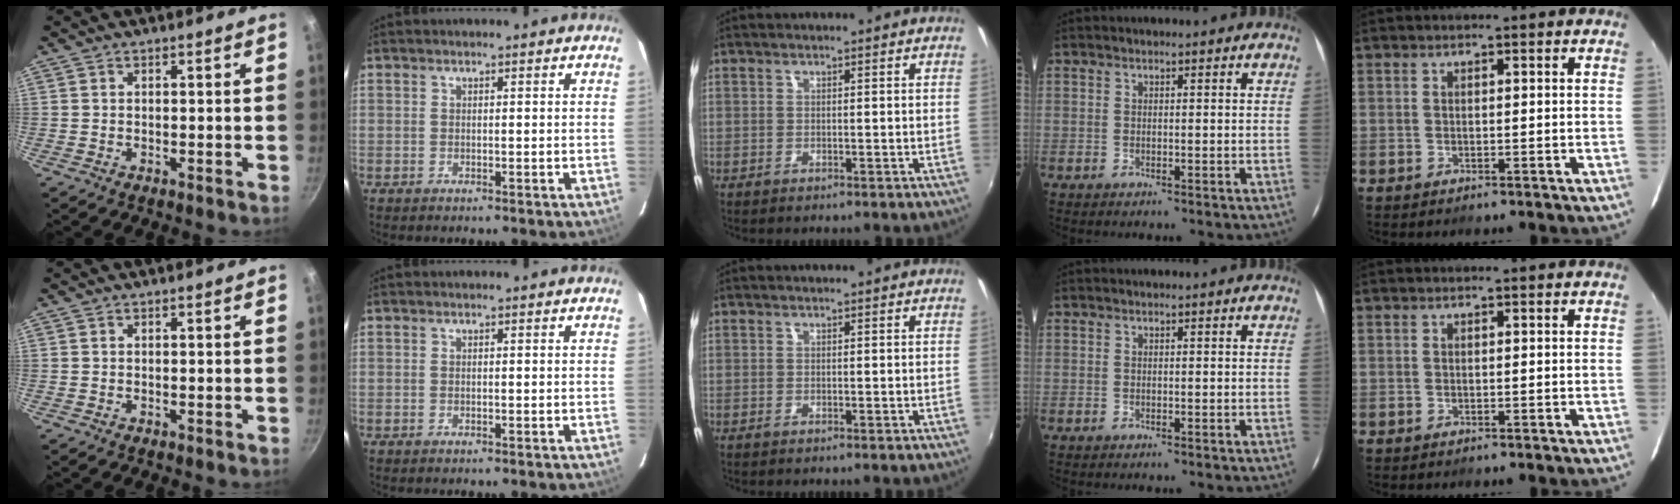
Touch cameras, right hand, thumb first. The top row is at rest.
{}